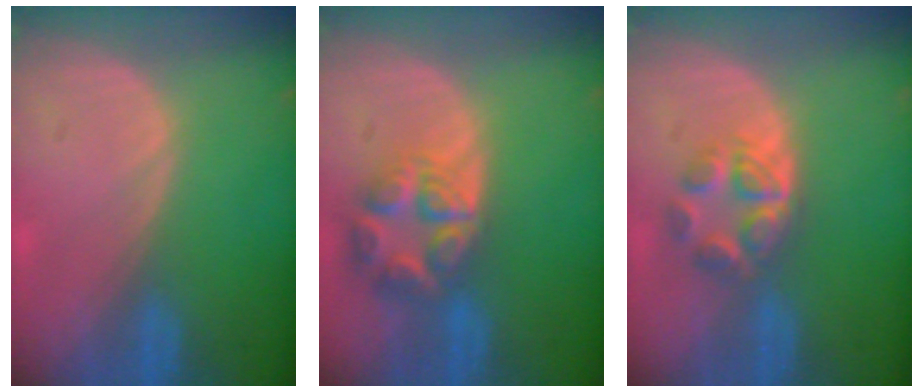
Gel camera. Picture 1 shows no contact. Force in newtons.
{"total": 7.8, "press": 6.8, "slide": 3.8}
{"total": 5.3, "press": 5.0, "slide": 1.4}